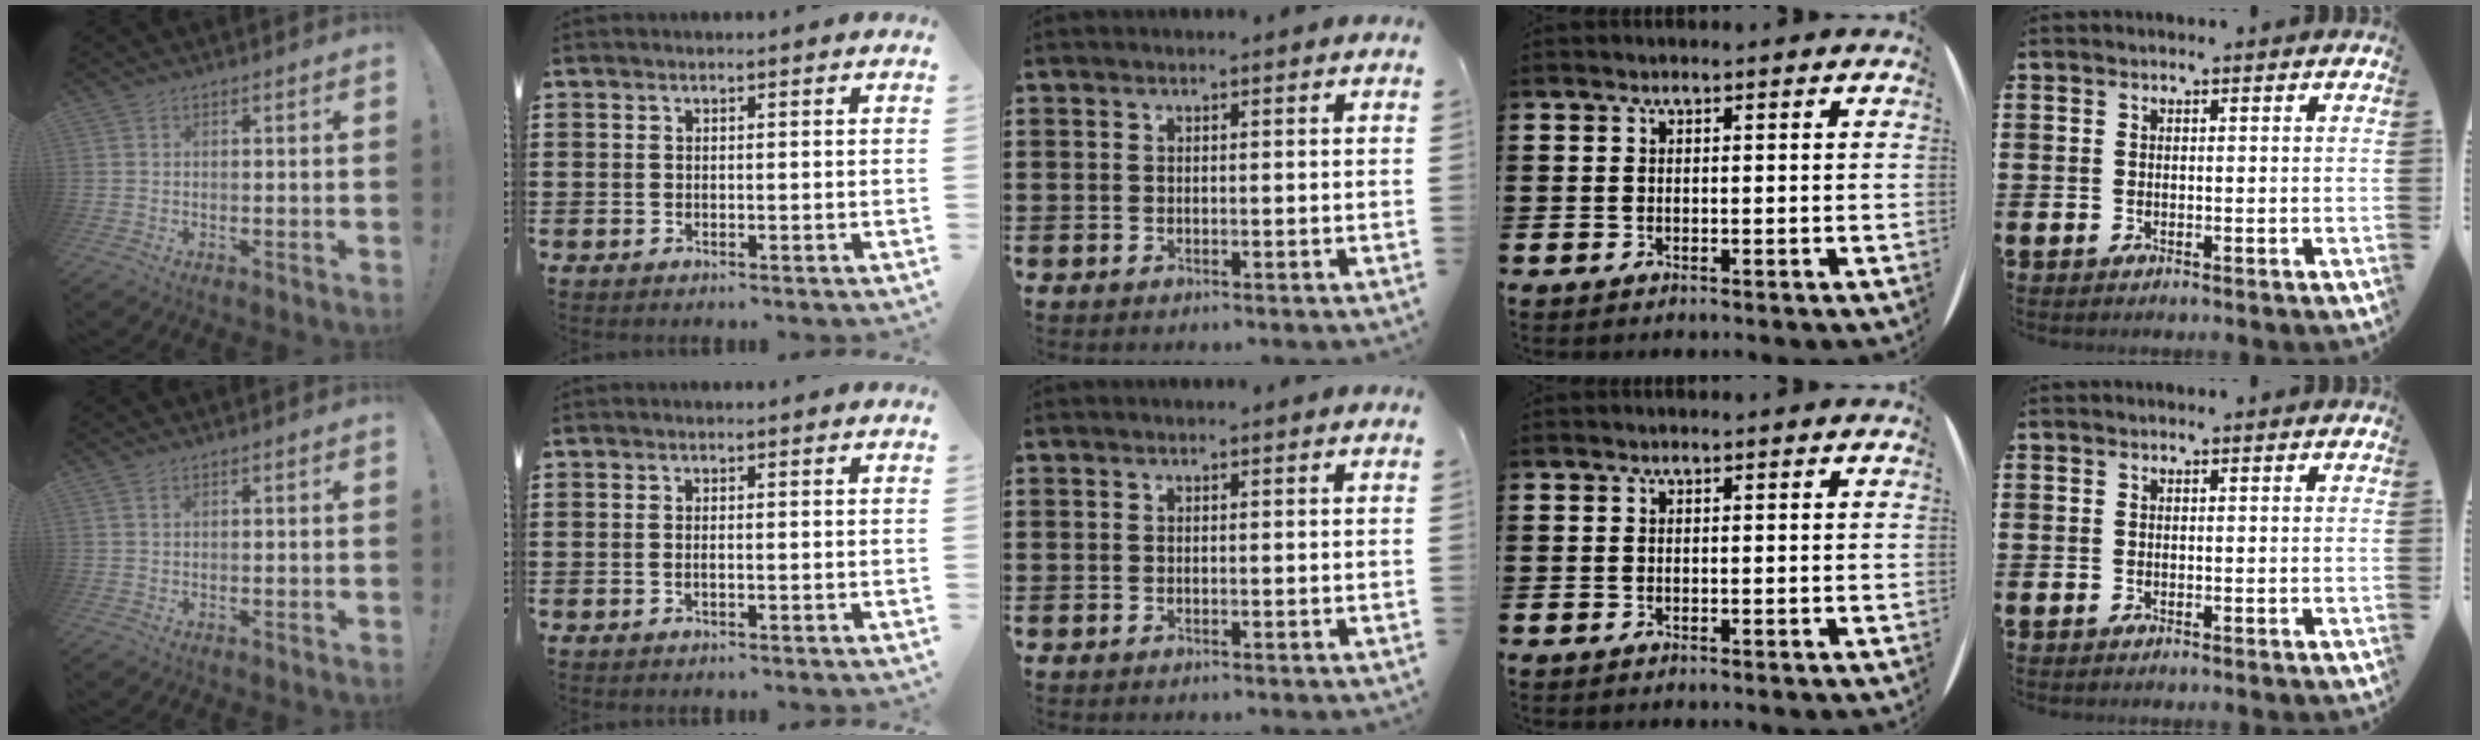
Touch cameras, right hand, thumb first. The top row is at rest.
{"thumb": {"total": 1.0, "force": [0.7, 0.5, 0.6], "torque": [-0.006, -0.001, 0.011]}, "index": {"total": 0.6, "force": [-0.2, 0.1, 0.6], "torque": [-0.011, -0.005, -0.002]}}